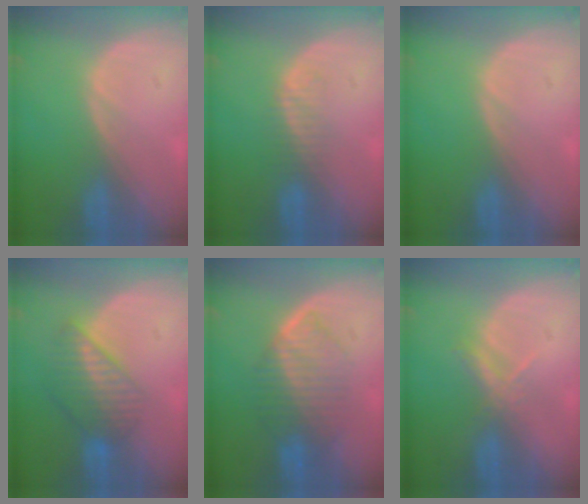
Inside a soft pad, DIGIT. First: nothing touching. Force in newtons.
{"total": 2.3, "press": 2.3, "slide": 0.3}
{"total": 0.0}
{"total": 7.0, "press": 6.0, "slide": 3.5}
{"total": 6.7, "press": 6.7, "slide": 0.7}
{"total": 2.6, "press": 2.5, "slide": 0.9}